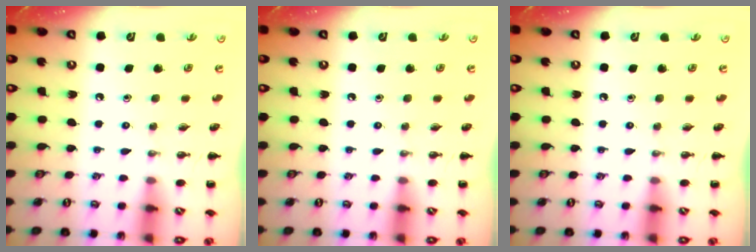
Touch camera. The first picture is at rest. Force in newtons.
{"total": 0.0}
{"total": 0.0}